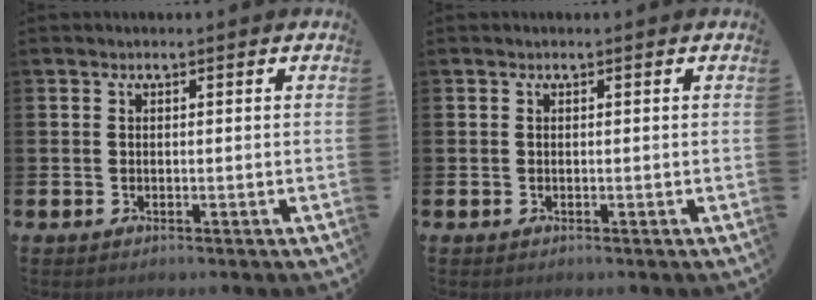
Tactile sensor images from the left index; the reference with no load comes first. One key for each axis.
{"total": 0.0}